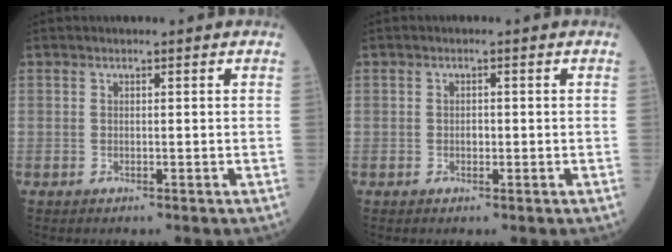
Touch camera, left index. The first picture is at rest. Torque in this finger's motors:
{"motor_torque": [0.27, -0.07, 0.00, 0.00]}